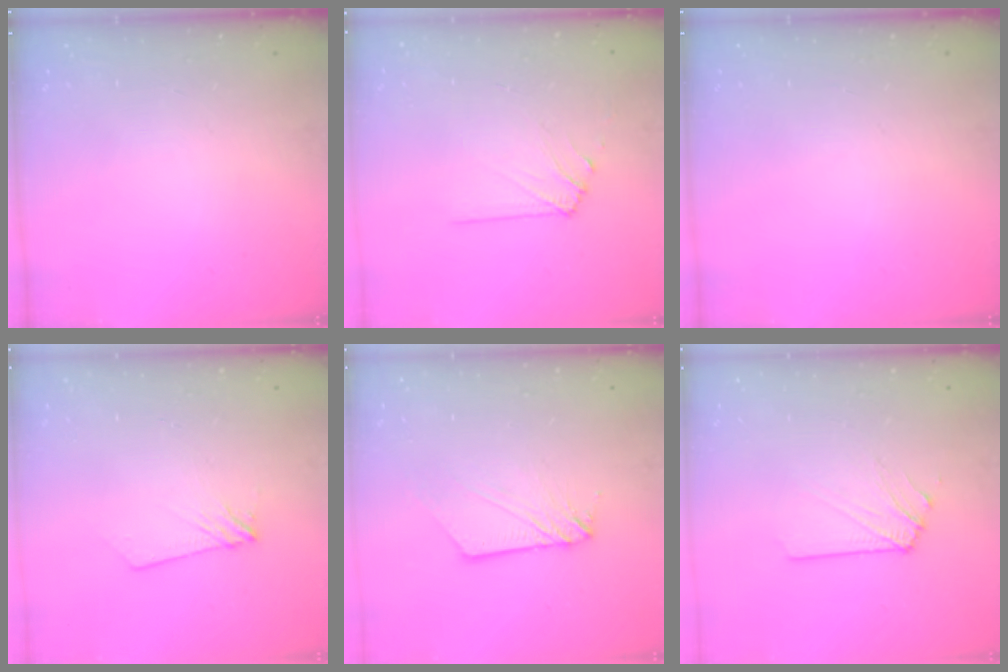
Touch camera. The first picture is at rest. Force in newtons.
{"total": 6.2, "press": 6.2, "slide": 0.9}
{"total": 0.0}
{"total": 4.6, "press": 4.6, "slide": 0.5}
{"total": 4.1, "press": 4.1, "slide": 0.4}
{"total": 2.9, "press": 2.8, "slide": 0.5}